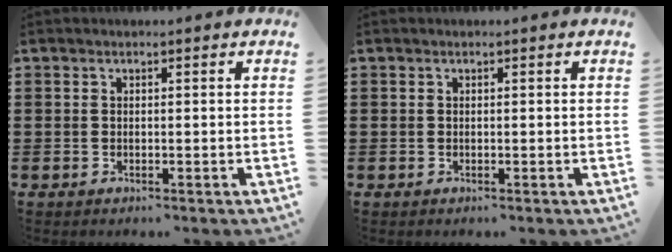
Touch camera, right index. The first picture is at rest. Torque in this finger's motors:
{"motor_torque": [0.00, 0.00, 0.00, -0.01]}